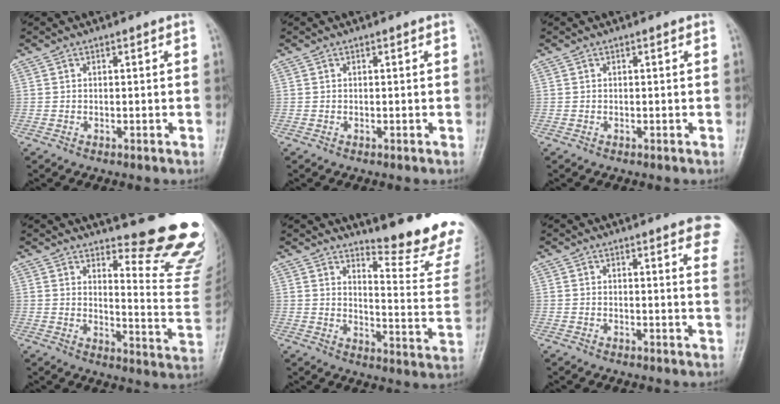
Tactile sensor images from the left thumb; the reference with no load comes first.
{"total": 0.0}
{"total": 0.0}
{"total": 18.3, "force": [14.8, 3.4, 10.2], "torque": [-0.094, -0.155, 0.181]}
{"total": 15.9, "force": [13.9, 1.4, 7.6], "torque": [-0.081, -0.160, 0.176]}
{"total": 11.0, "force": [7.5, 2.3, 7.7], "torque": [-0.070, -0.023, 0.071]}